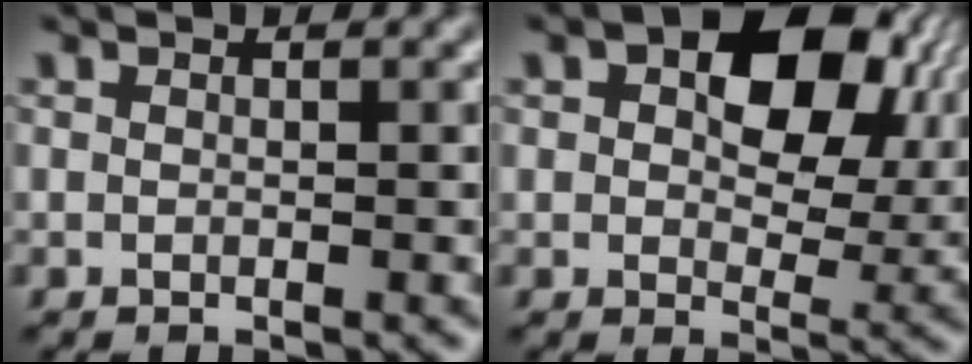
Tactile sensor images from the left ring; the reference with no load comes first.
{"total": 11.0, "force": [3.8, 6.6, 8.0], "torque": [-0.109, 0.006, 0.062]}